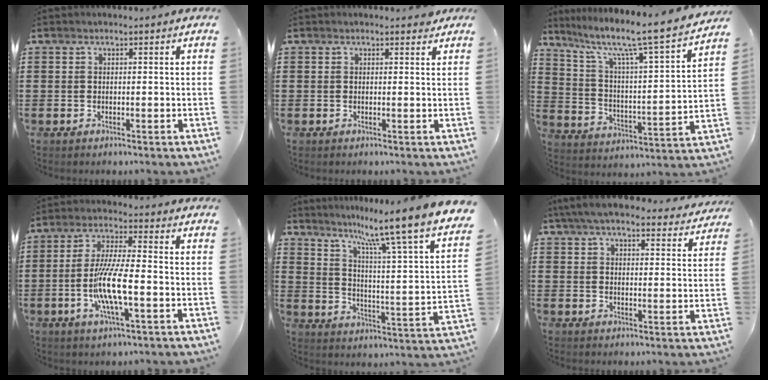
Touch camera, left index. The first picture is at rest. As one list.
[{"total": 0.8, "force": [0.6, 0.4, 0.3], "torque": [0.000, 0.000, 0.010]}, {"total": 8.6, "force": [6.9, 0.3, 5.1], "torque": [-0.120, -0.060, 0.102]}, {"total": 9.6, "force": [-2.7, 1.7, 9.0], "torque": [-0.191, -0.012, -0.058]}, {"total": 10.1, "force": [8.1, -1.0, 5.9], "torque": [-0.123, -0.077, 0.116]}, {"total": 6.0, "force": [5.5, 1.1, 2.1], "torque": [-0.061, -0.017, 0.101]}]